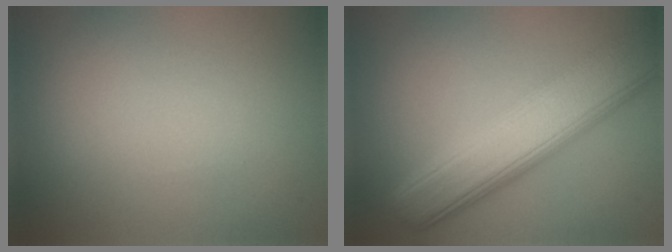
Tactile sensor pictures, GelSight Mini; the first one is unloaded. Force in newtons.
{"total": 8.2, "press": 8.2, "slide": 0.4}